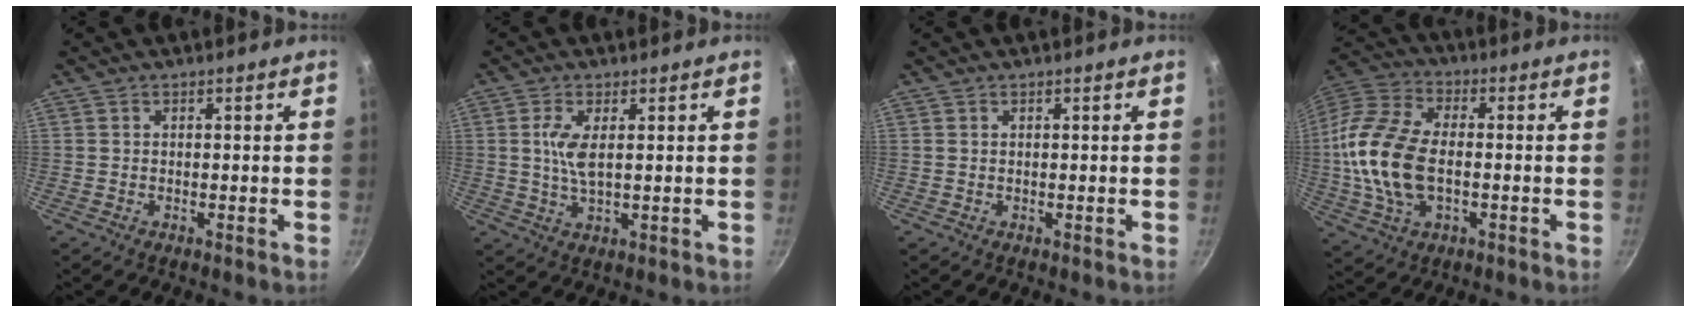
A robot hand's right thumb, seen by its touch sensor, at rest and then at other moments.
{"total": 5.2, "force": [0.9, 1.8, 4.7], "torque": [-0.104, -0.002, 0.021]}
{"total": 0.0}
{"total": 17.6, "force": [-1.6, 10.4, 14.1], "torque": [-0.279, 0.026, -0.042]}